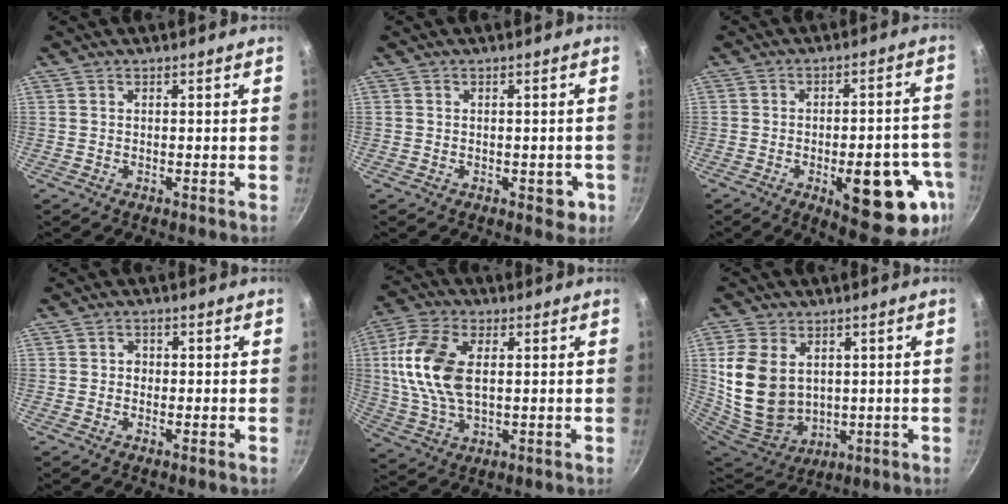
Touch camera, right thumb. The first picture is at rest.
{"total": 3.5, "force": [-1.1, 2.3, 2.4], "torque": [-0.011, 0.009, -0.011]}
{"total": 18.5, "force": [-6.7, 7.3, 15.6], "torque": [-0.151, 0.014, -0.081]}
{"total": 1.7, "force": [-0.1, 1.5, 0.9], "torque": [-0.012, 0.000, -0.009]}
{"total": 14.3, "force": [2.1, 8.2, 11.5], "torque": [-0.225, 0.004, 0.036]}
{"total": 16.3, "force": [2.8, 12.2, 10.5], "torque": [-0.193, -0.023, 0.077]}